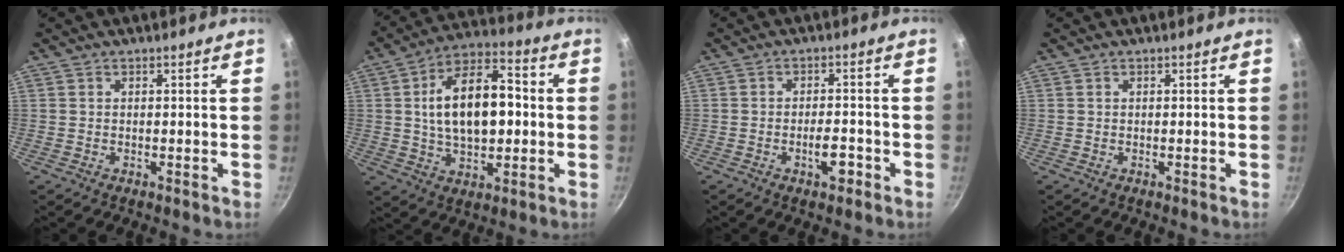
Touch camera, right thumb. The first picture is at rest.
{"total": 16.8, "force": [1.1, 9.3, 13.9], "torque": [-0.211, 0.021, 0.014]}
{"total": 4.1, "force": [-1.8, 1.7, 3.3], "torque": [-0.044, 0.013, -0.027]}
{"total": 0.0}